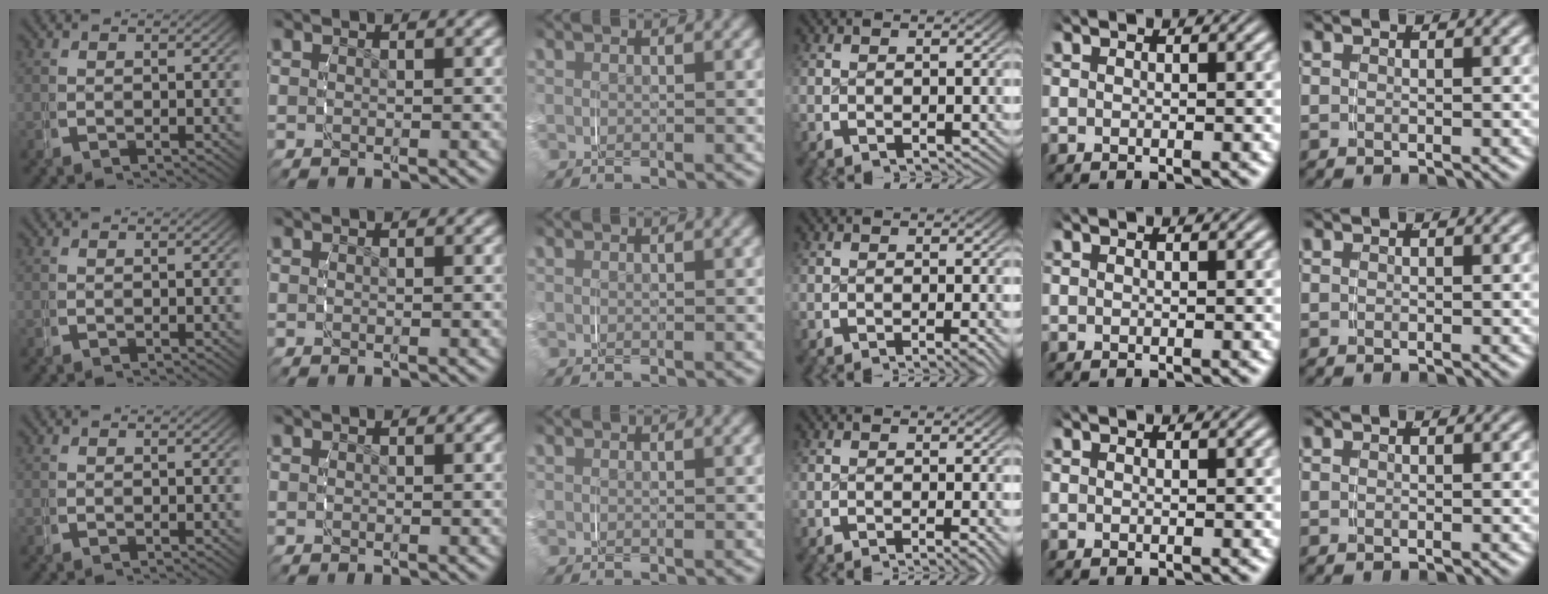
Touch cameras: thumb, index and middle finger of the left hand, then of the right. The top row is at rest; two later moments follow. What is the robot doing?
{"motion": "grasp_and_lifting", "object": "key"}